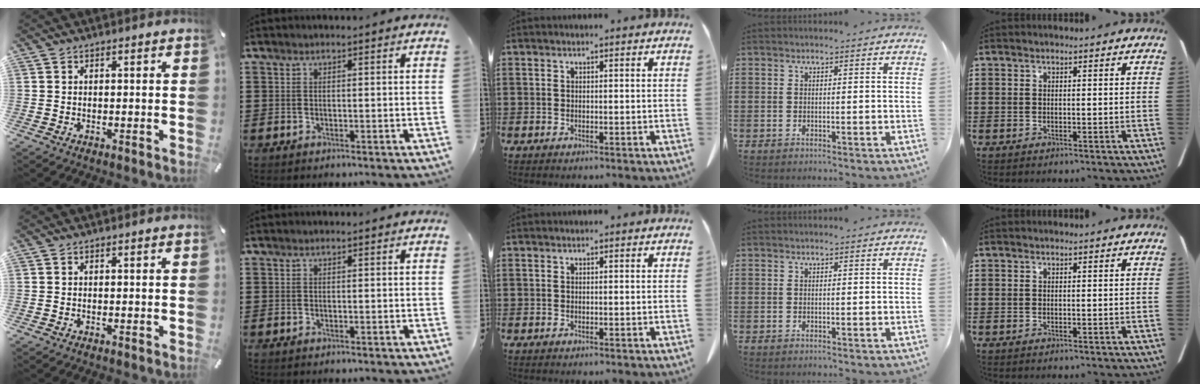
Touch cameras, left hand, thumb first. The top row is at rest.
{}